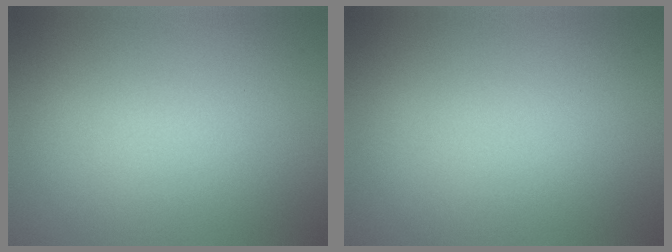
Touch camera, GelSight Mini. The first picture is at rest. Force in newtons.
{"total": 0.0}